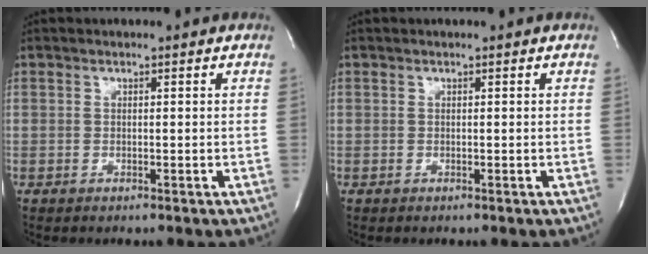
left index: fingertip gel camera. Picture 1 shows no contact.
{"total": 0.0}